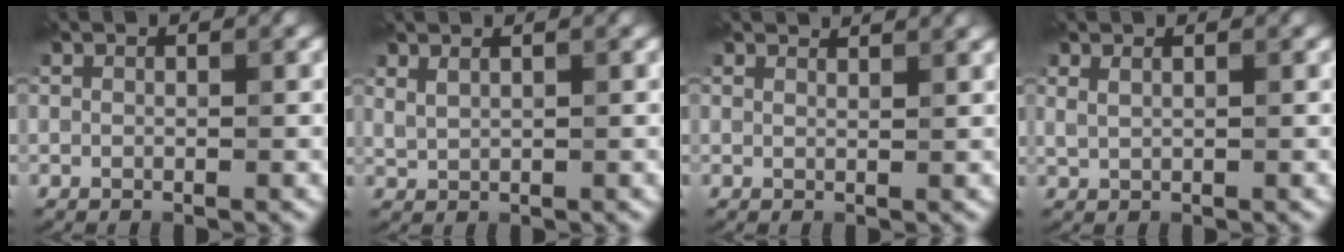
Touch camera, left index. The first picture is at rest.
{"total": 1.3, "force": [1.0, 0.4, 0.7], "torque": [-0.017, 0.000, 0.022]}
{"total": 2.3, "force": [2.2, 0.3, 0.5], "torque": [-0.008, 0.006, 0.023]}
{"total": 1.1, "force": [0.7, 0.4, 0.7], "torque": [-0.015, 0.000, 0.015]}